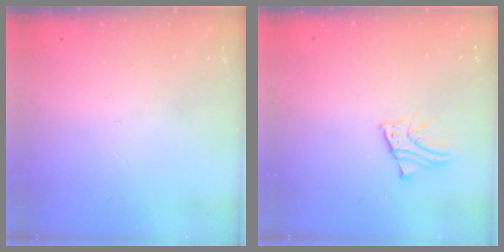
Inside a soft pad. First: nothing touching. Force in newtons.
{"total": 2.3, "press": 2.3, "slide": 0.2}